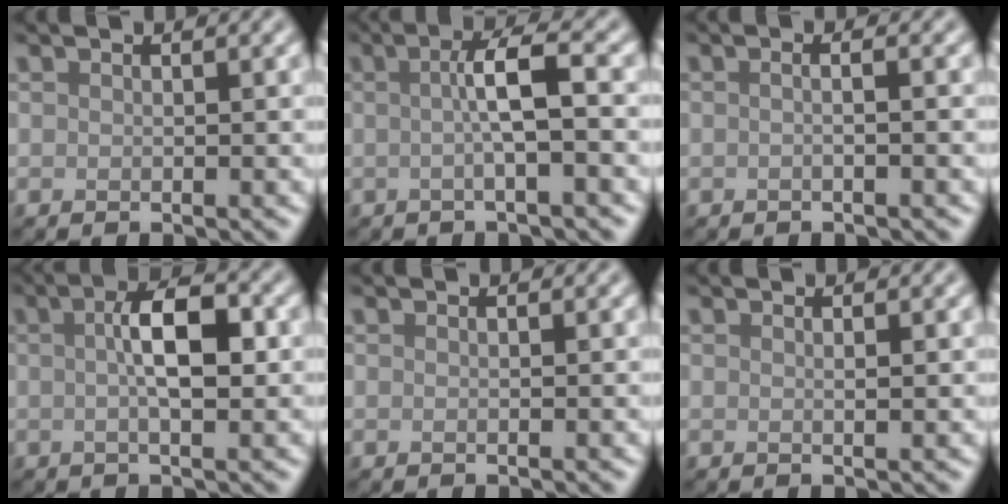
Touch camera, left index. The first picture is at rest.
{"total": 3.7, "force": [0.0, 0.6, 3.7], "torque": [-0.061, 0.004, -0.004]}
{"total": 2.0, "force": [0.2, 0.9, 1.7], "torque": [-0.002, -0.002, -0.020]}
{"total": 4.6, "force": [0.4, 1.3, 4.4], "torque": [-0.073, 0.006, 0.001]}
{"total": 0.0}
{"total": 0.7, "force": [0.2, 0.2, 0.6], "torque": [-0.004, 0.002, 0.001]}